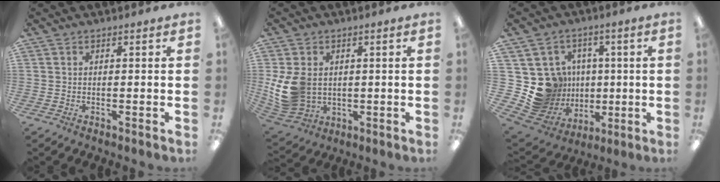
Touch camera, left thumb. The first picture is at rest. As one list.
[{"total": 11.4, "force": [0.5, 9.1, 6.9], "torque": [-0.163, 0.006, 0.009]}, {"total": 14.5, "force": [1.3, 14.2, 2.8], "torque": [-0.076, -0.013, 0.063]}]